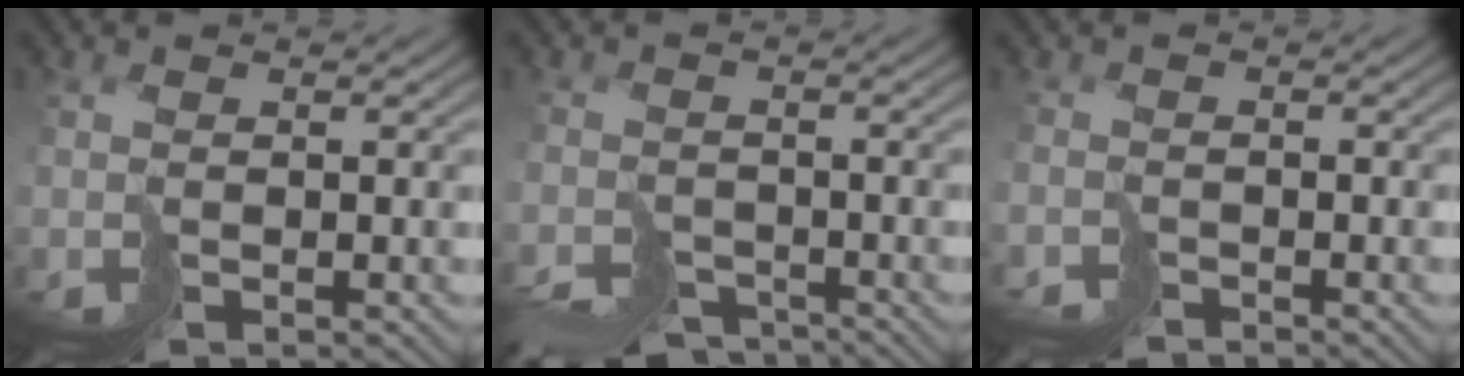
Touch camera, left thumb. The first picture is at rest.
{"total": 5.2, "force": [-4.8, 1.7, 1.0], "torque": [-0.010, -0.008, -0.087]}
{"total": 2.0, "force": [-1.8, 0.1, -0.7], "torque": [0.018, -0.005, -0.038]}